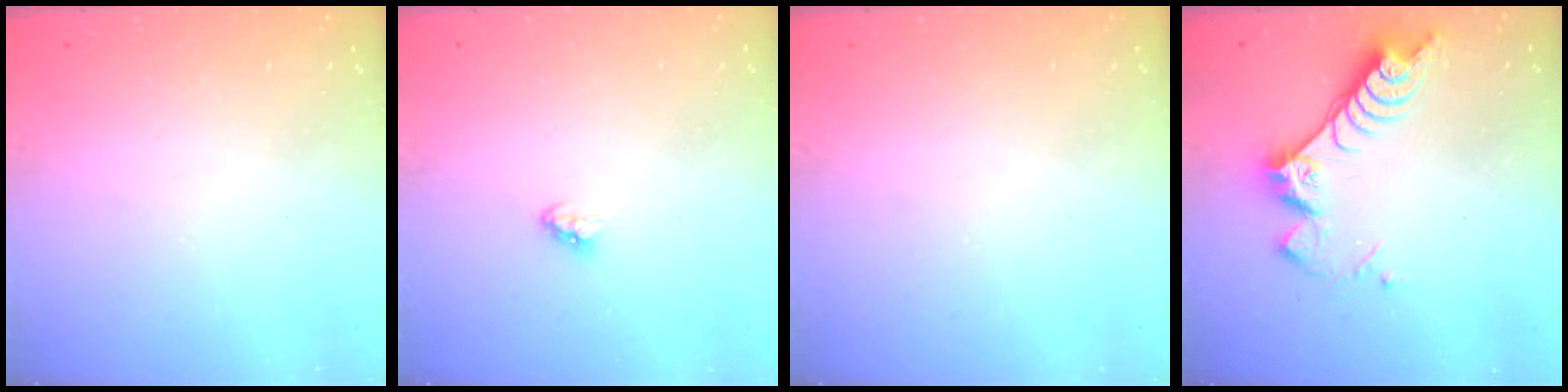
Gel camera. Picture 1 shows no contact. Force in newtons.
{"total": 3.1, "press": 3.1, "slide": 0.2}
{"total": 0.0}
{"total": 10.1, "press": 10.0, "slide": 1.0}